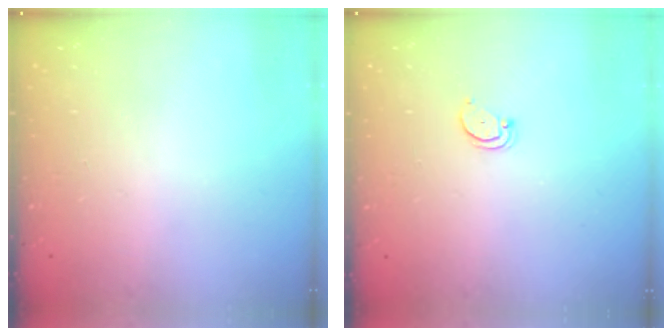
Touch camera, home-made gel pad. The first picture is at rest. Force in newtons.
{"total": 2.7, "press": 2.7, "slide": 0.2}